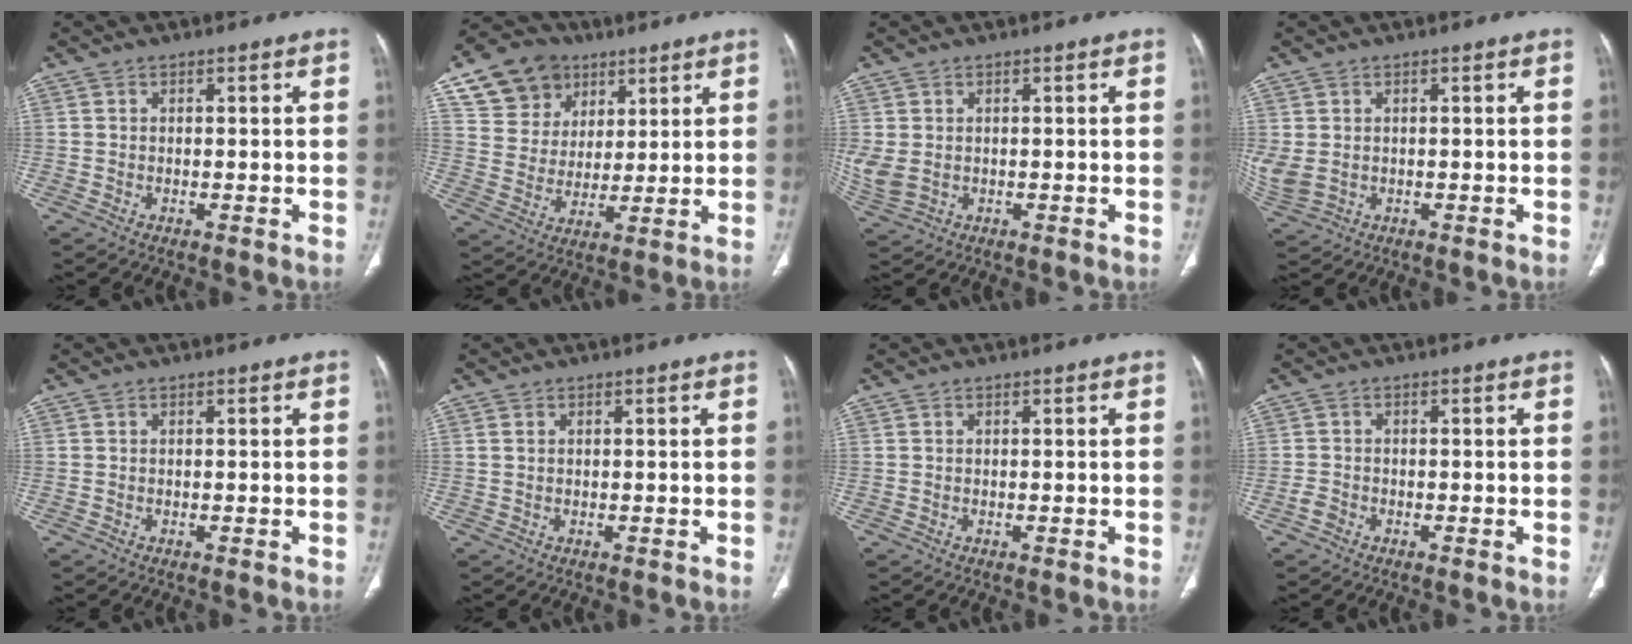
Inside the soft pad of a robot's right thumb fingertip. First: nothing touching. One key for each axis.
{"total": 13.6, "fx": 7.3, "fy": 10.6, "fz": 4.4, "tx": -0.052, "ty": -0.015, "tz": 0.137}
{"total": 4.8, "fx": 0.0, "fy": 3.6, "fz": 3.2, "tx": -0.083, "ty": -0.003, "tz": 0.010}
{"total": 5.0, "fx": 0.0, "fy": 3.7, "fz": 3.3, "tx": -0.090, "ty": -0.002, "tz": 0.013}
{"total": 0.0}
{"total": 0.6, "fx": 0.2, "fy": 0.4, "fz": 0.4, "tx": -0.007, "ty": 0.002, "tz": 0.005}
{"total": 0.0}
{"total": 1.5, "fx": -1.0, "fy": 0.8, "fz": 0.7, "tx": -0.012, "ty": 0.002, "tz": -0.025}